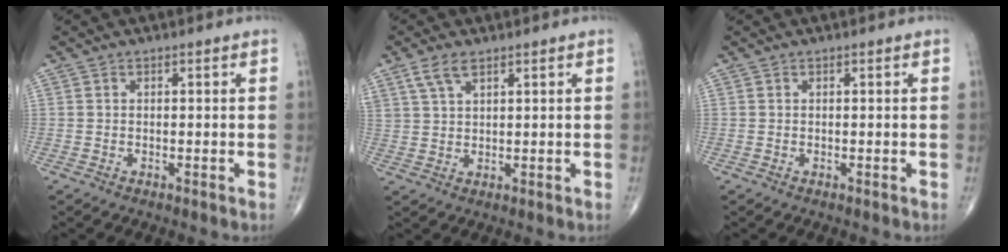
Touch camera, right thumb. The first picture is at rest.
{"total": 4.1, "force": [2.6, 1.8, 2.7], "torque": [-0.059, -0.001, 0.058]}
{"total": 0.0}